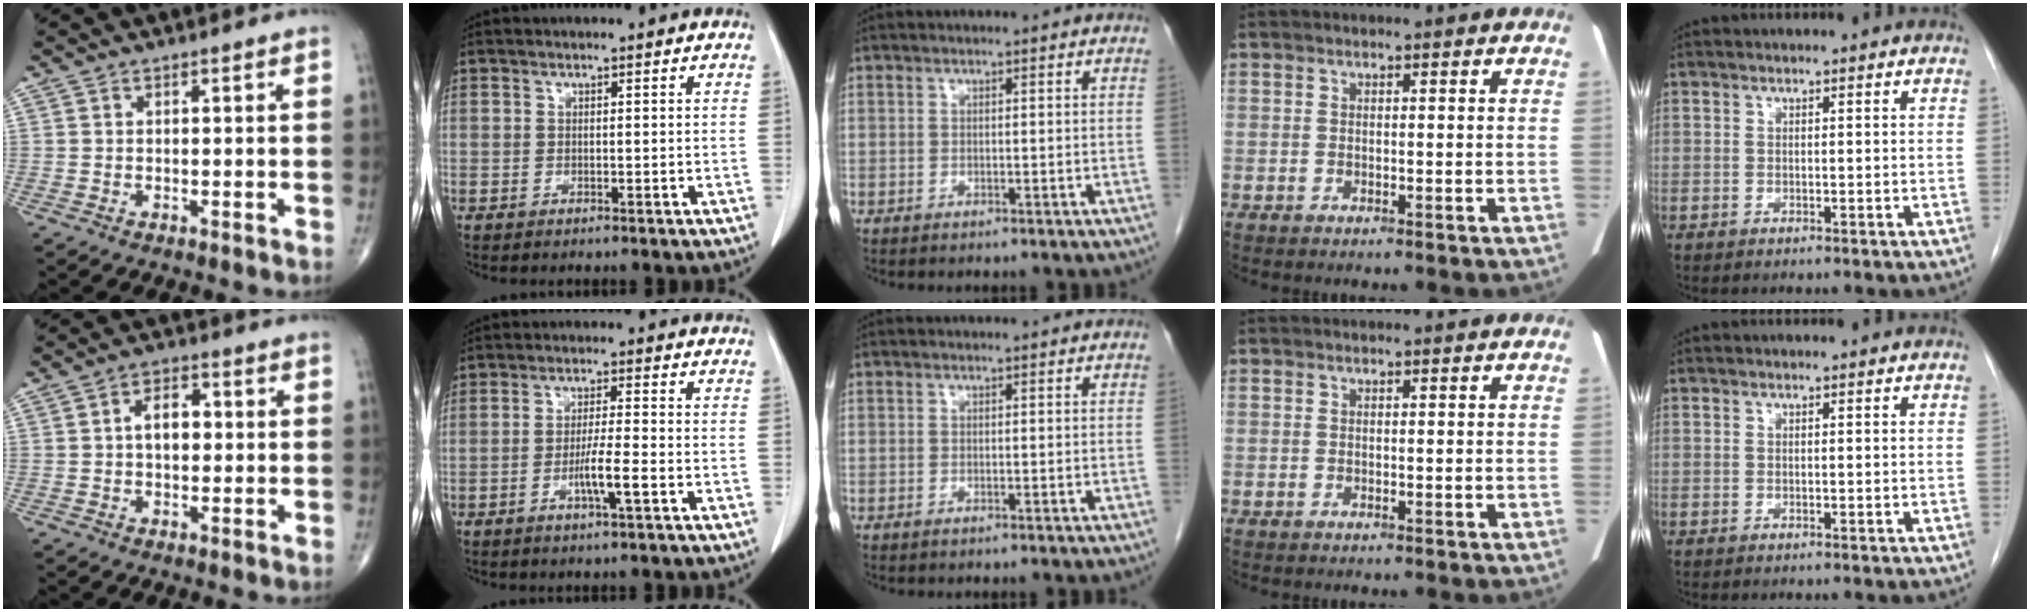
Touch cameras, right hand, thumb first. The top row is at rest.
{"thumb": {"total": 5.4, "force": [0.3, 3.4, 4.2], "torque": [-0.056, 0.014, -0.002]}, "index": {"total": 4.7, "force": [-1.8, -0.1, 4.4], "torque": [-0.077, -0.005, -0.033]}}